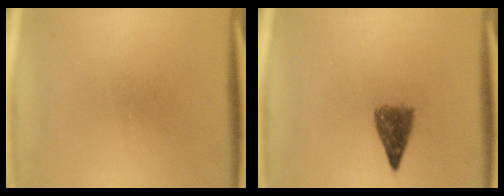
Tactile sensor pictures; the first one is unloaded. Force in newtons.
{"total": 4.0}